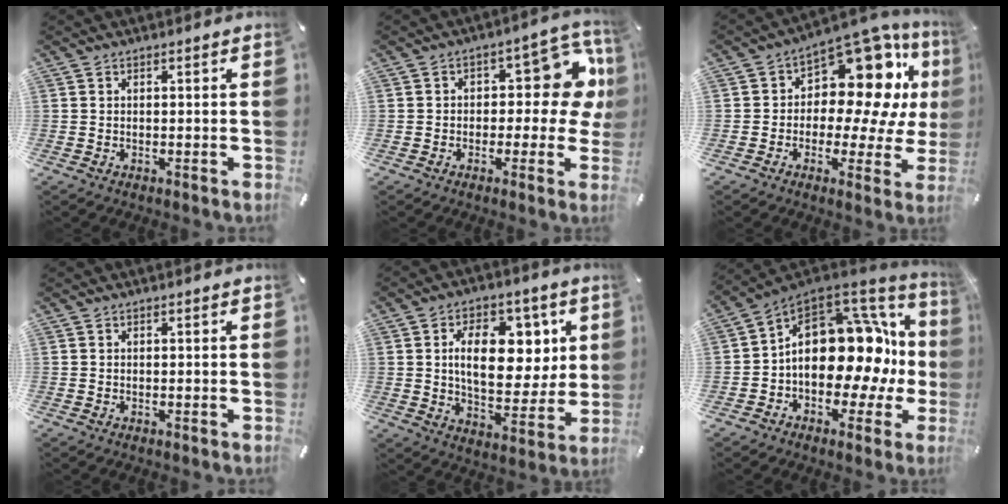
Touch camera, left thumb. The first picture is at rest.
{"total": 11.4, "force": [2.3, 6.9, 8.8], "torque": [-0.098, -0.022, 0.036]}
{"total": 16.5, "force": [6.4, 9.3, 11.9], "torque": [-0.176, -0.061, 0.104]}
{"total": 0.0}
{"total": 15.5, "force": [4.2, 9.9, 11.1], "torque": [-0.158, -0.004, 0.074]}
{"total": 21.5, "force": [1.8, 14.1, 16.1], "torque": [-0.266, -0.031, 0.041]}